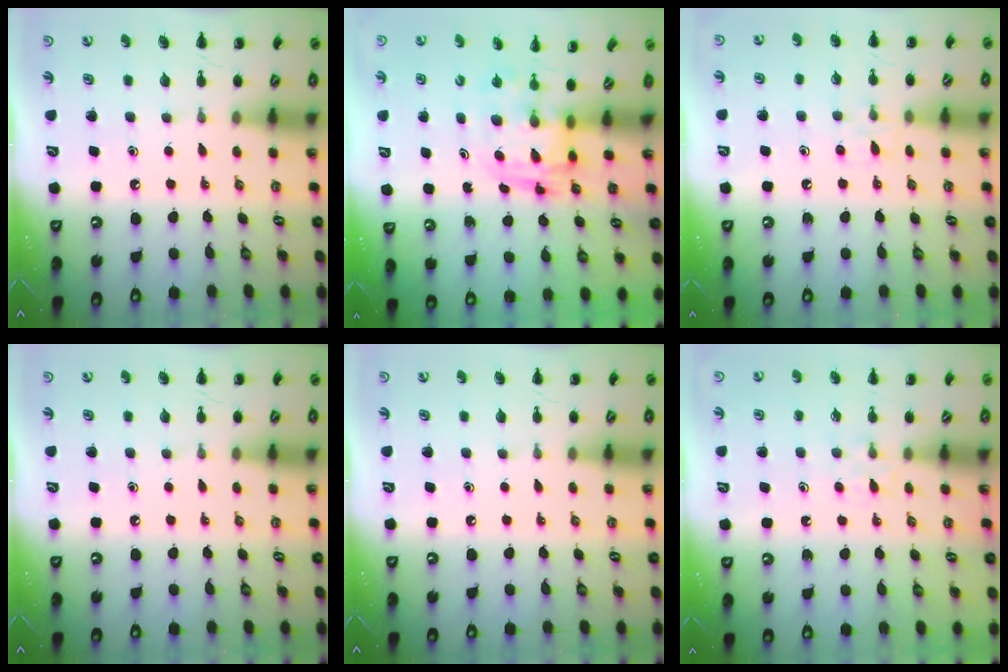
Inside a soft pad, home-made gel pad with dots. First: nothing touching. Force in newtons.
{"total": 3.0, "press": 3.0, "slide": 0.5}
{"total": 6.7, "press": 6.3, "slide": 2.2}
{"total": 0.0}
{"total": 0.0}
{"total": 4.1, "press": 3.8, "slide": 1.6}